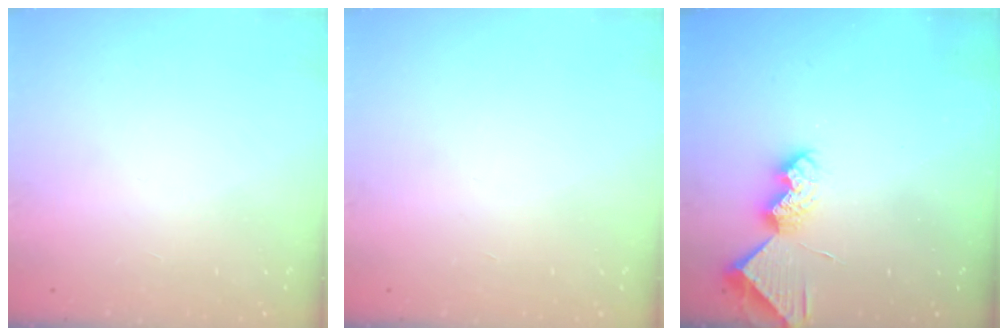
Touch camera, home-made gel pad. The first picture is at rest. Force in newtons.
{"total": 0.0}
{"total": 7.9, "press": 7.8, "slide": 0.6}